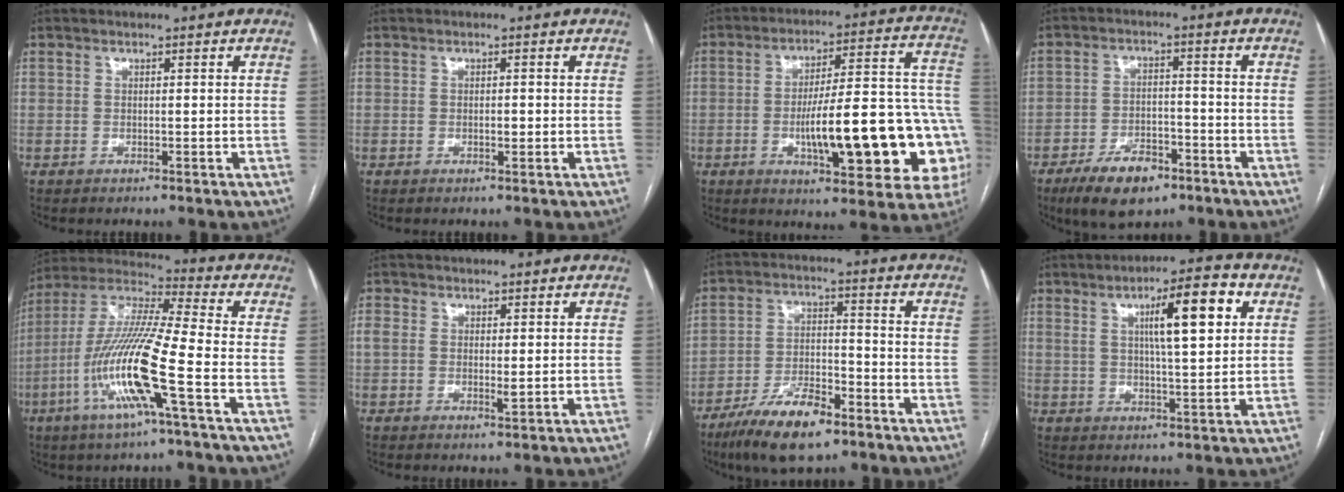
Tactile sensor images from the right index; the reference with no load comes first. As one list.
[{"total": 1.2, "force": [-0.2, 0.5, 1.1], "torque": [-0.018, 0.000, -0.003]}, {"total": 24.0, "force": [-5.3, 5.2, 22.8], "torque": [-0.236, 0.030, -0.061]}, {"total": 9.2, "force": [-5.9, 4.2, 5.6], "torque": [-0.101, -0.004, -0.098]}, {"total": 16.3, "force": [-5.5, 0.2, 15.4], "torque": [-0.318, -0.008, -0.114]}, {"total": 3.3, "force": [0.2, 1.7, 2.8], "torque": [-0.055, 0.001, 0.009]}, {"total": 11.7, "force": [-7.7, 3.7, 8.0], "torque": [-0.147, -0.006, -0.136]}, {"total": 10.5, "force": [3.6, 1.5, 9.8], "torque": [-0.149, 0.015, 0.053]}]